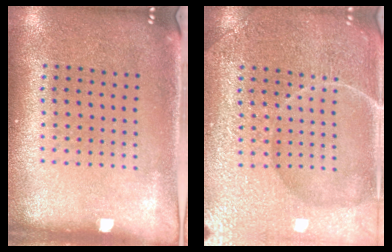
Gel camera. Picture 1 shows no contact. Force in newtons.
{"total": 7.1, "press": 7.0, "slide": 0.9}